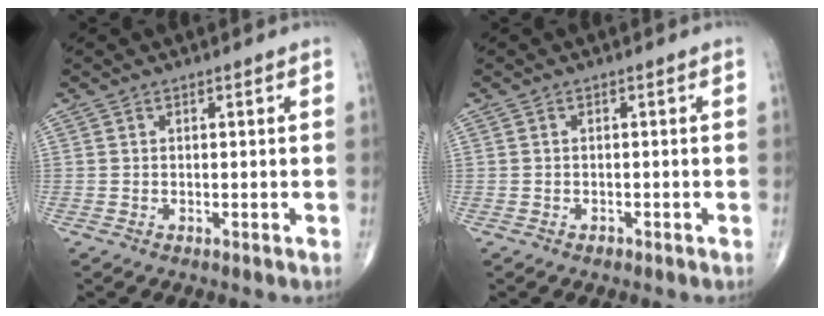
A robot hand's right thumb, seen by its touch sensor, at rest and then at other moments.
{"total": 0.9, "force": [-0.5, 0.6, 0.3], "torque": [-0.004, 0.001, -0.009]}